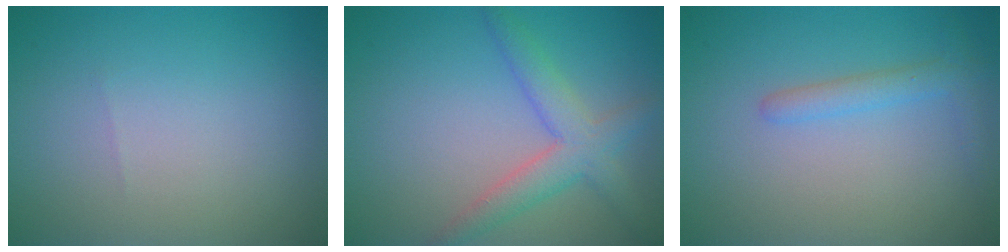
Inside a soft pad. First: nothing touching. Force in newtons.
{"total": 3.8, "press": 3.8, "slide": 0.2}
{"total": 2.0, "press": 2.0, "slide": 0.2}